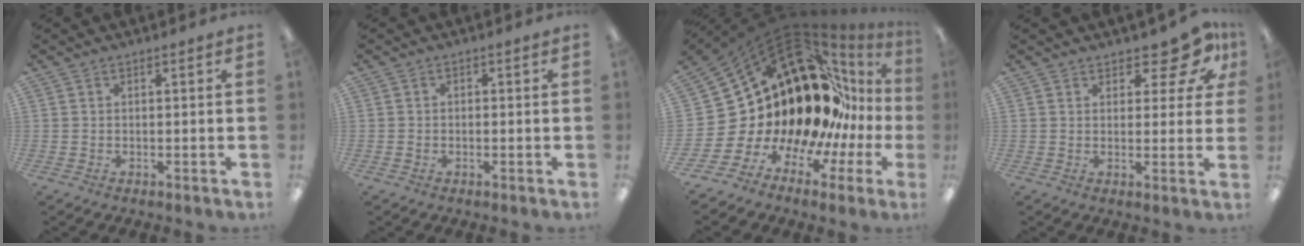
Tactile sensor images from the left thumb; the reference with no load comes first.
{"total": 0.8, "force": [-0.4, 0.6, 0.2], "torque": [-0.003, 0.002, -0.008]}
{"total": 24.1, "force": [5.8, 16.9, 16.2], "torque": [-0.234, -0.127, 0.158]}
{"total": 8.3, "force": [5.7, 3.4, 5.0], "torque": [-0.060, -0.034, 0.099]}